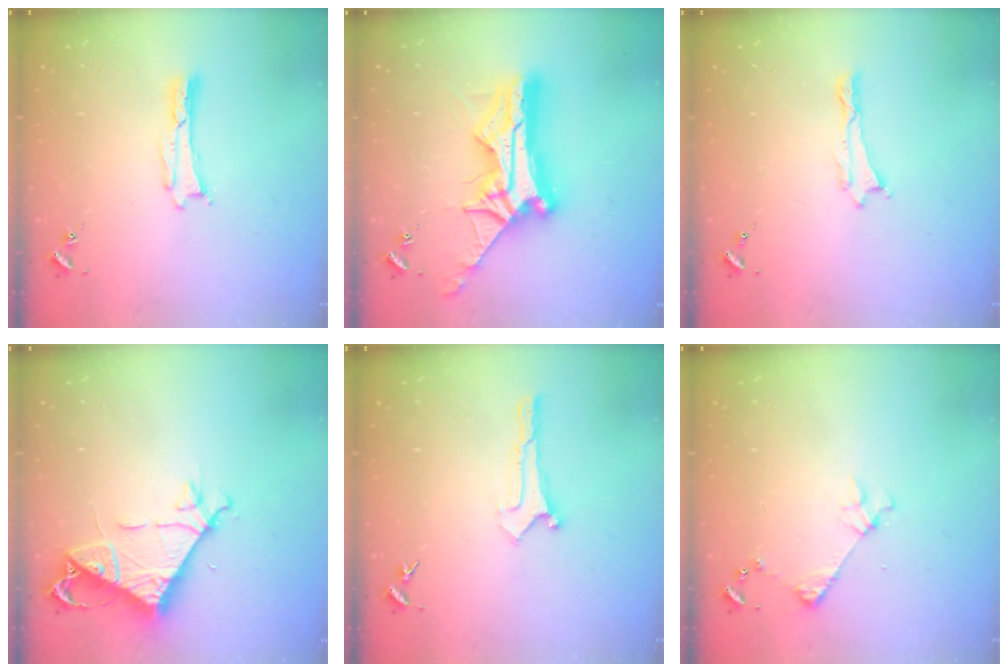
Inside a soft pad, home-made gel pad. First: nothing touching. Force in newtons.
{"total": 14.8, "press": 14.7, "slide": 1.4}
{"total": 0.0}
{"total": 8.1, "press": 8.1, "slide": 0.6}
{"total": 0.0}
{"total": 3.2, "press": 3.2, "slide": 0.3}